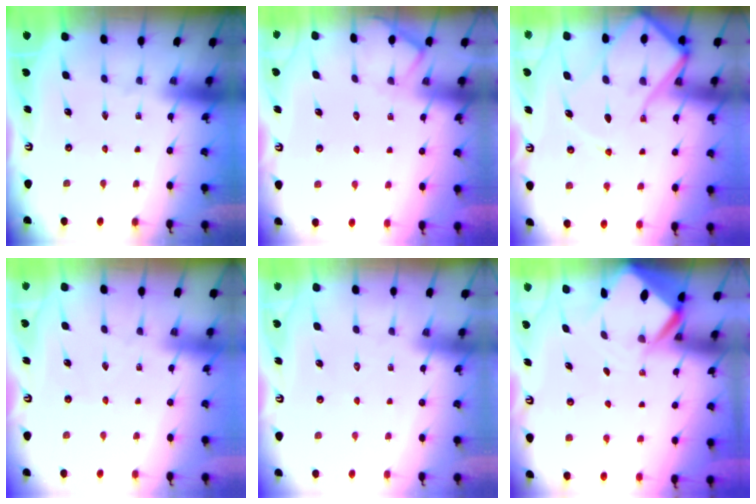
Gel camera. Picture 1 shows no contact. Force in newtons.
{"total": 4.7, "press": 4.7, "slide": 0.6}
{"total": 13.4, "press": 13.3, "slide": 1.5}
{"total": 3.6, "press": 3.5, "slide": 0.6}
{"total": 2.9, "press": 2.9, "slide": 0.4}
{"total": 5.3, "press": 5.3, "slide": 0.5}